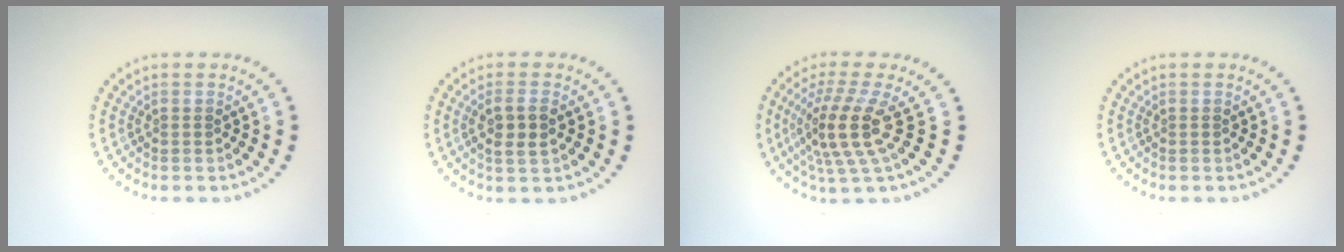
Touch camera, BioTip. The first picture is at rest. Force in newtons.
{"total": 2.4, "press": 2.3, "slide": 0.8}
{"total": 4.8, "press": 3.5, "slide": 3.2}
{"total": 0.0}